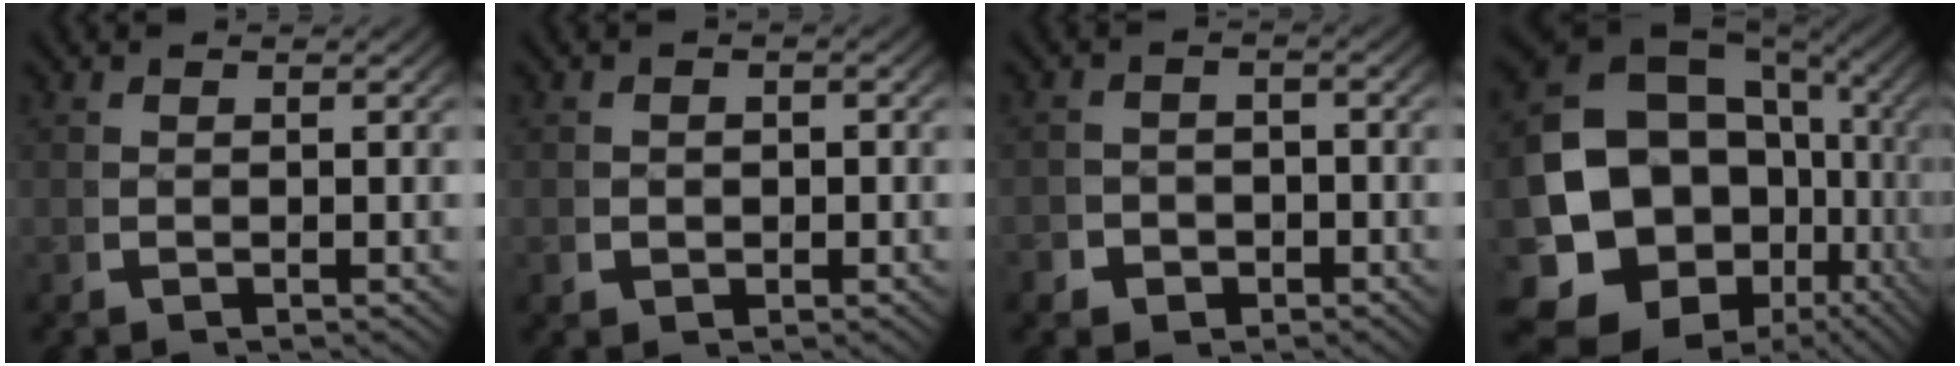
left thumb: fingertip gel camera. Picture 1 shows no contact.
{"total": 1.5, "force": [-0.1, 1.4, 0.6], "torque": [-0.015, -0.008, 0.000]}
{"total": 2.8, "force": [-1.7, 2.2, 0.7], "torque": [-0.005, -0.013, -0.029]}
{"total": 21.4, "force": [-3.9, 16.2, 13.4], "torque": [-0.284, -0.081, -0.046]}